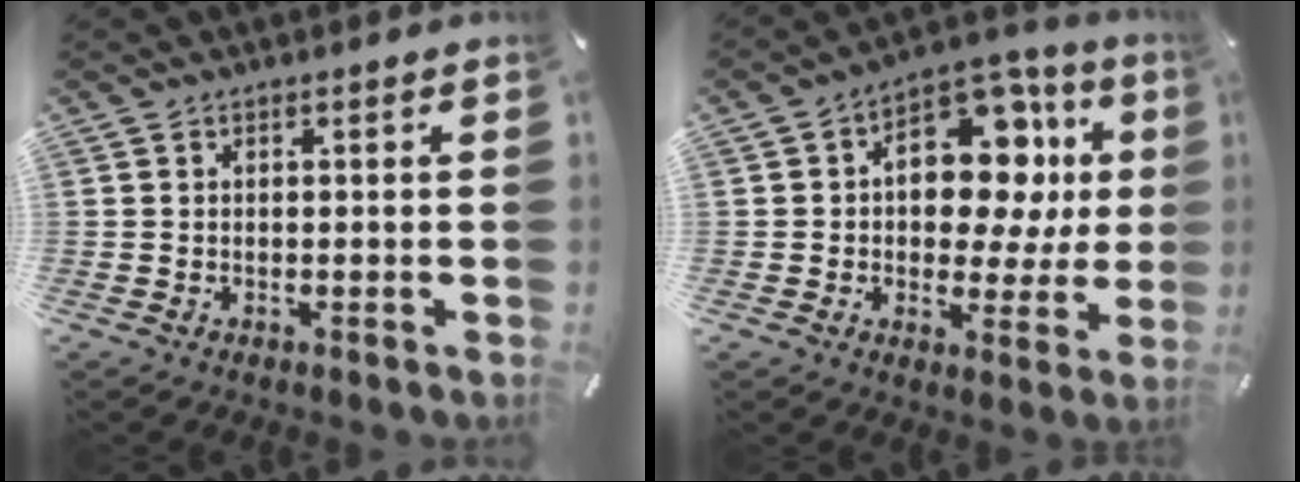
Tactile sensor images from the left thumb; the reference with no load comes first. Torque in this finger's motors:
{"motor_torque": [1.28, 1.06, 0.86, 0.39, 0.15]}